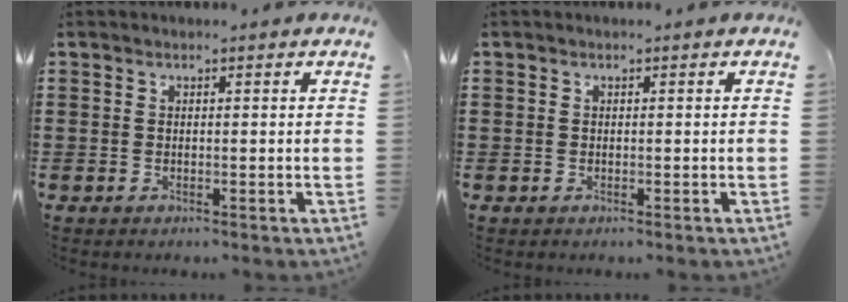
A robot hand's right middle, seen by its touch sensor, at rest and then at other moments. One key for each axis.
{"total": 0.7, "fx": -0.2, "fy": 0.7, "fz": 0.0, "tx": -0.001, "ty": 0.005, "tz": -0.006}